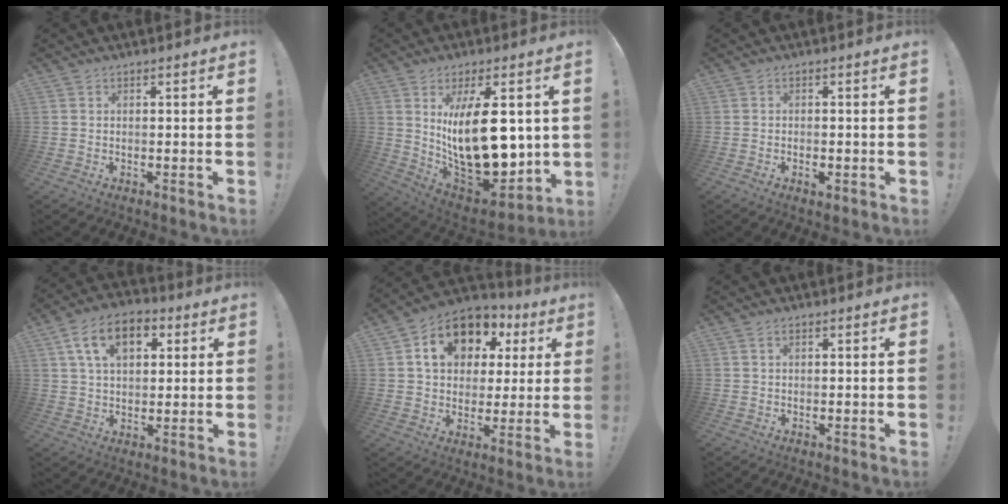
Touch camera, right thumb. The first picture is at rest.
{"total": 22.1, "force": [3.7, 9.7, 19.5], "torque": [-0.353, -0.041, 0.067]}
{"total": 1.5, "force": [-0.8, 0.9, 0.8], "torque": [-0.007, 0.004, -0.014]}
{"total": 13.5, "force": [4.9, 8.8, 9.0], "torque": [-0.142, 0.004, 0.092]}
{"total": 15.3, "force": [6.1, 11.1, 8.6], "torque": [-0.131, -0.016, 0.114]}
{"total": 1.1, "force": [0.6, 0.7, 0.7], "torque": [-0.008, 0.000, 0.009]}